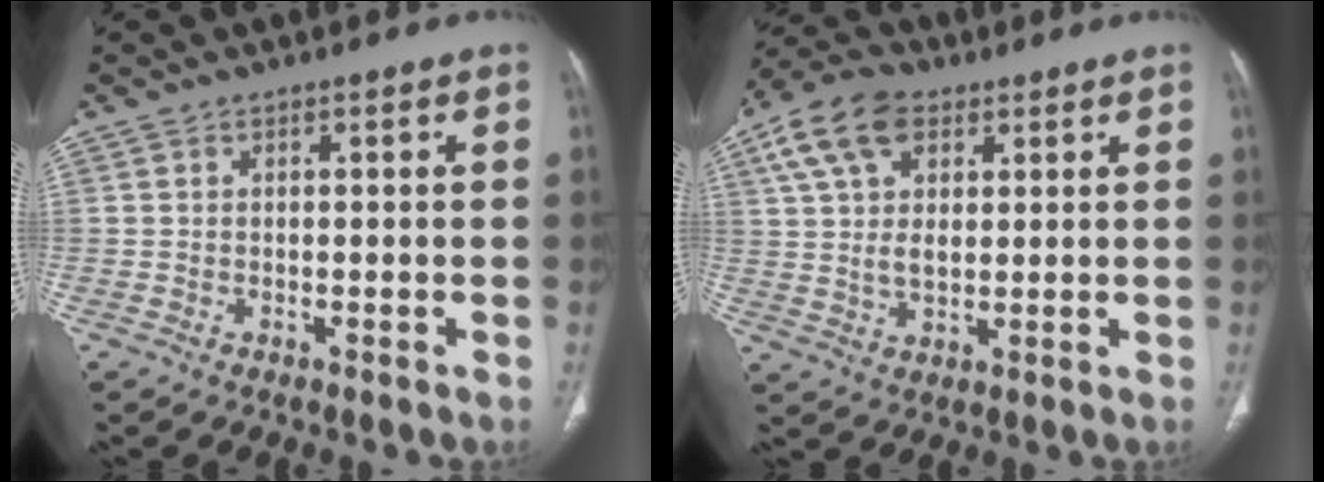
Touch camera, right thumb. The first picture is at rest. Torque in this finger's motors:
{"motor_torque": [-0.30, 0.68, 0.81, -0.12, 0.34]}